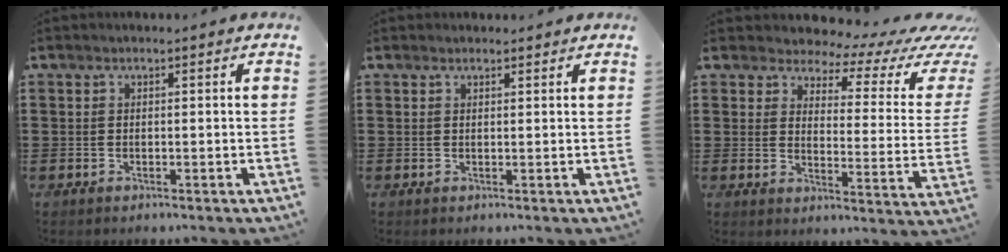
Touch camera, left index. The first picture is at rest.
{"total": 0.9, "force": [0.8, 0.4, 0.1], "torque": [-0.004, 0.002, 0.016]}
{"total": 4.6, "force": [3.9, 1.9, 1.7], "torque": [-0.041, -0.034, 0.060]}